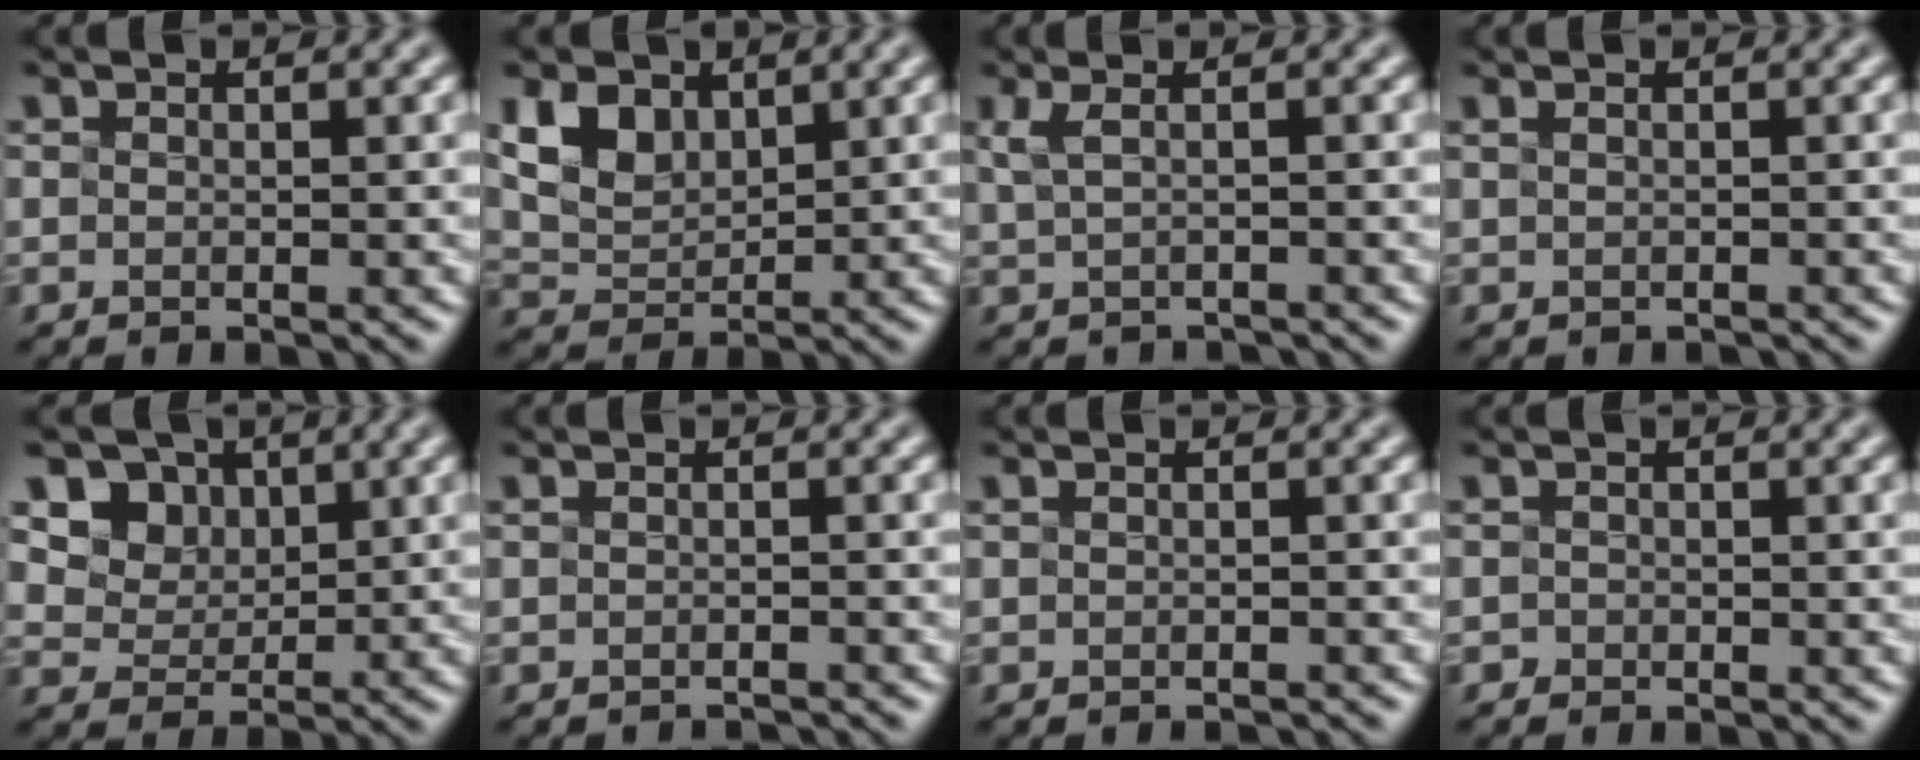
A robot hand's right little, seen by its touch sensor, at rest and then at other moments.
{"total": 3.4, "force": [1.9, 2.2, 1.7], "torque": [-0.046, -0.003, 0.049]}
{"total": 1.6, "force": [0.3, 0.4, 1.5], "torque": [-0.030, -0.005, 0.012]}
{"total": 0.6, "force": [0.0, 0.2, 0.5], "torque": [-0.004, -0.003, -0.007]}
{"total": 7.1, "force": [4.1, 5.2, 2.4], "torque": [-0.058, 0.000, 0.081]}
{"total": 1.8, "force": [-1.8, 0.0, 0.5], "torque": [0.004, -0.012, -0.025]}
{"total": 1.2, "force": [-1.1, 0.1, 0.5], "torque": [0.004, -0.009, -0.020]}
{"total": 0.9, "force": [-0.6, -0.3, -0.6], "torque": [0.007, -0.004, 0.000]}